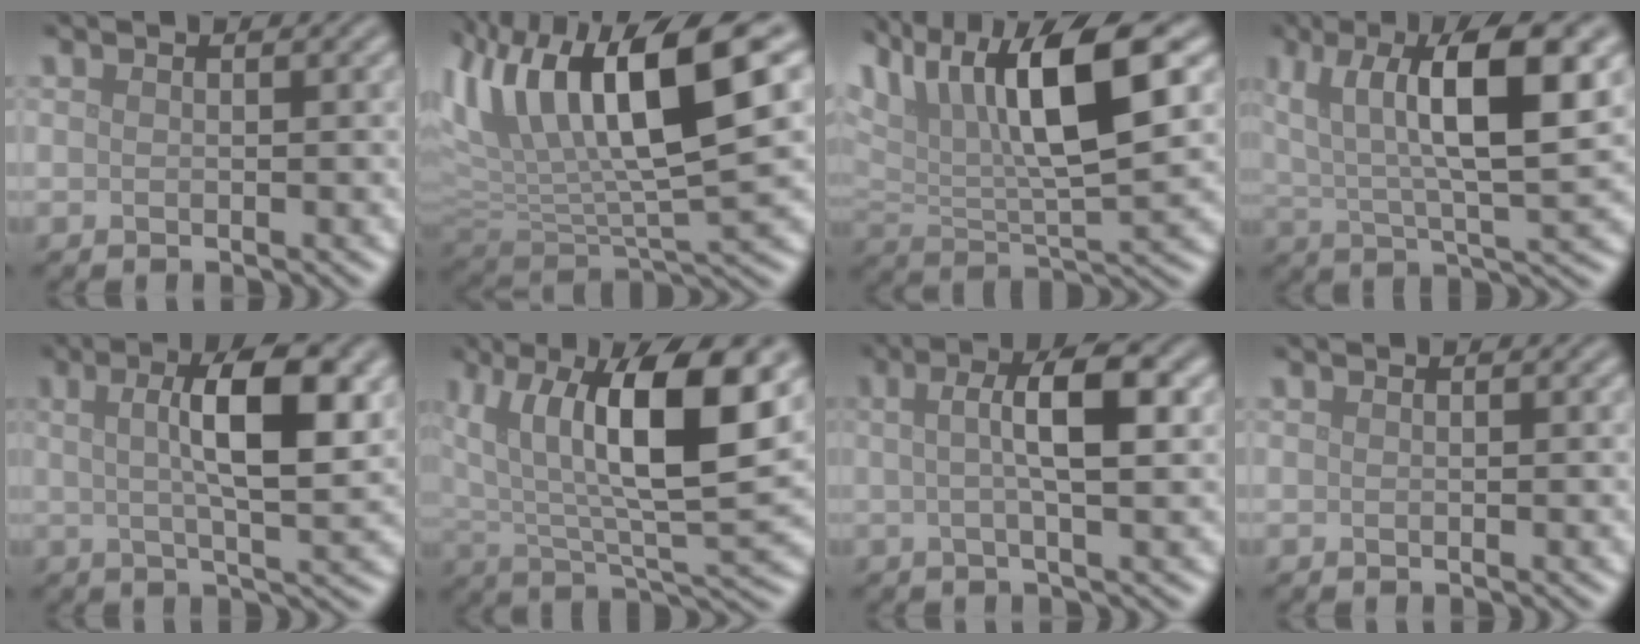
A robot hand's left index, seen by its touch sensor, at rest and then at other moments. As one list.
[{"total": 13.3, "force": [5.1, 3.9, 11.6], "torque": [-0.211, 0.013, 0.093]}, {"total": 11.0, "force": [5.1, 4.2, 8.8], "torque": [-0.160, 0.010, 0.085]}, {"total": 11.0, "force": [3.8, 3.1, 9.8], "torque": [-0.162, 0.008, 0.066]}, {"total": 8.1, "force": [1.9, 2.1, 7.5], "torque": [-0.101, 0.011, 0.027]}, {"total": 12.6, "force": [5.4, 4.0, 10.6], "torque": [-0.173, 0.011, 0.090]}, {"total": 5.2, "force": [0.9, 1.1, 5.0], "torque": [-0.071, 0.012, 0.009]}, {"total": 0.0}]